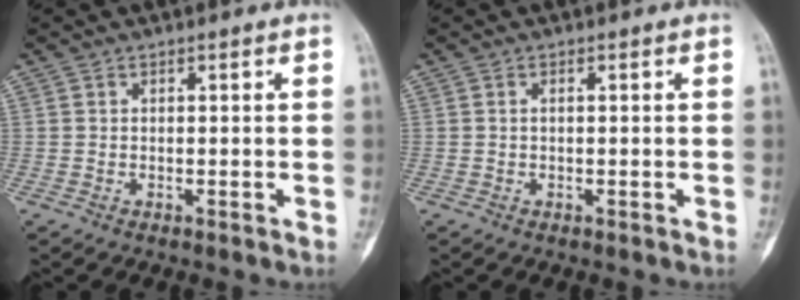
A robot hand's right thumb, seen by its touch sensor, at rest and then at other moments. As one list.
[{"total": 0.5, "force": [0.0, 0.2, 0.5], "torque": [-0.011, 0.002, 0.001]}]